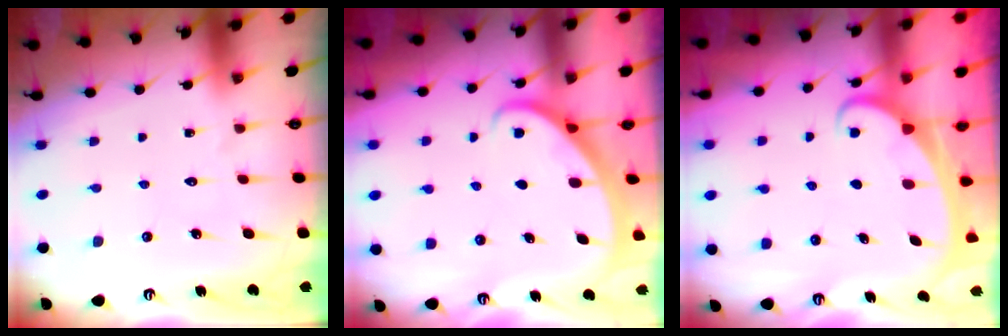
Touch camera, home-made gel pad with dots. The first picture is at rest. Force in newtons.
{"total": 2.1, "press": 2.1, "slide": 0.2}
{"total": 1.9, "press": 1.9, "slide": 0.1}